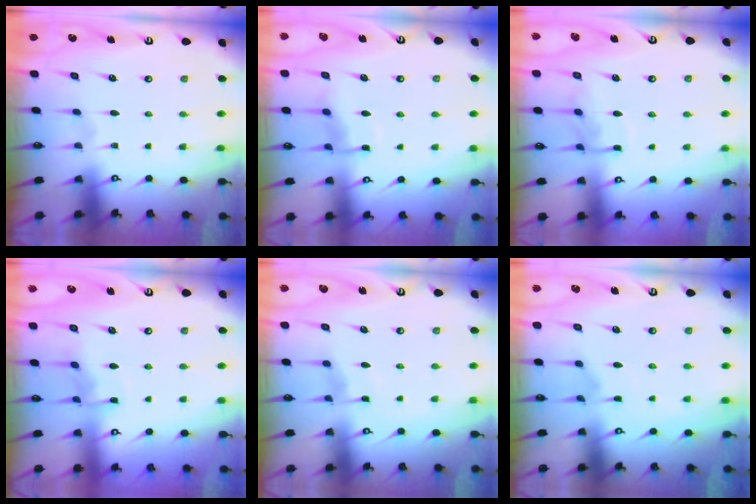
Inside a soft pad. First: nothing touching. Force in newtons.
{"total": 8.1, "press": 8.0, "slide": 0.7}
{"total": 8.7, "press": 8.7, "slide": 0.6}
{"total": 6.5, "press": 6.5, "slide": 0.6}
{"total": 4.5, "press": 4.5, "slide": 0.5}
{"total": 3.3, "press": 3.3, "slide": 0.7}